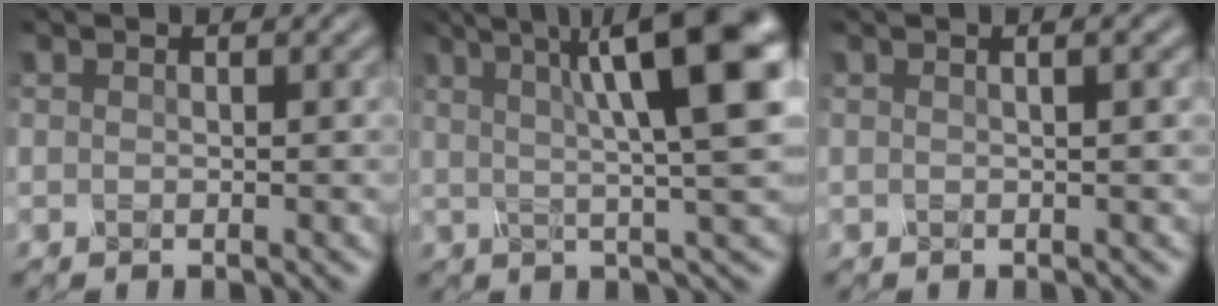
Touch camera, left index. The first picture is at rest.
{"total": 11.1, "force": [3.4, 2.5, 10.3], "torque": [-0.124, 0.011, 0.050]}
{"total": 3.9, "force": [1.5, 2.0, 3.0], "torque": [-0.015, 0.023, -0.006]}